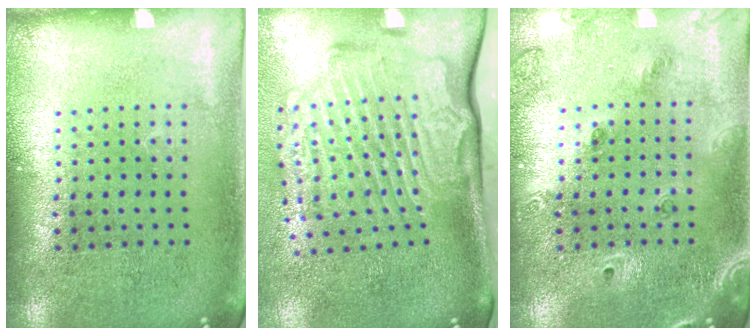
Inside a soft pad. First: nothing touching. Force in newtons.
{"total": 3.5, "press": 2.4, "slide": 2.5}
{"total": 1.6, "press": 1.4, "slide": 0.8}